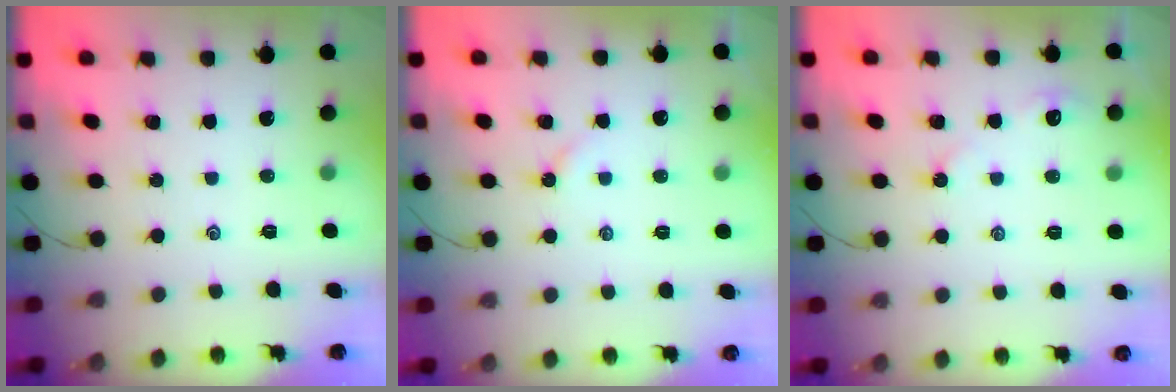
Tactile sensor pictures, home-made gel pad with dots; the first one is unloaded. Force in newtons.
{"total": 2.2, "press": 2.2, "slide": 0.4}
{"total": 3.2, "press": 3.1, "slide": 0.7}